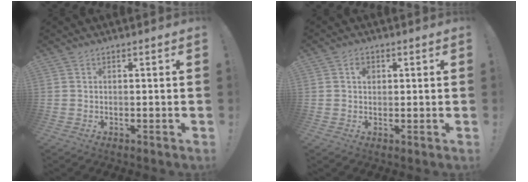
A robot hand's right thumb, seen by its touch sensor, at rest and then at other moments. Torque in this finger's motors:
{"motor_torque": [0.45, 0.54, 0.20, -0.29, -0.01]}